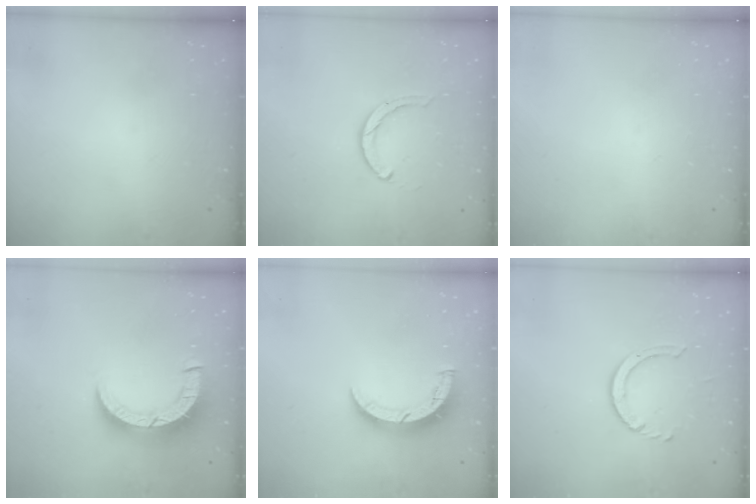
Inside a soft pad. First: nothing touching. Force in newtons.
{"total": 2.3, "press": 2.3, "slide": 0.4}
{"total": 0.0}
{"total": 9.4, "press": 9.3, "slide": 1.0}
{"total": 9.0, "press": 9.0, "slide": 0.7}
{"total": 4.0, "press": 3.9, "slide": 0.5}